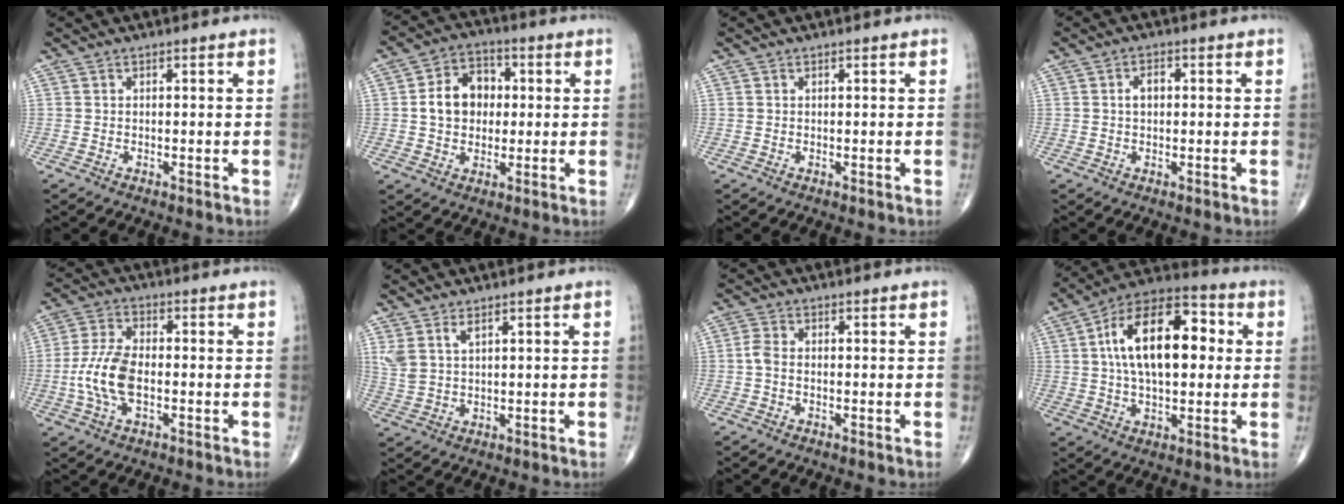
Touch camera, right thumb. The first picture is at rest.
{"total": 9.7, "force": [0.7, 7.5, 6.1], "torque": [-0.075, 0.017, 0.004]}
{"total": 0.0}
{"total": 3.3, "force": [0.3, 1.9, 2.7], "torque": [-0.049, 0.010, 0.004]}
{"total": 9.4, "force": [-1.7, 4.7, 8.0], "torque": [-0.177, 0.016, -0.036]}
{"total": 4.2, "force": [2.4, 1.6, 3.0], "torque": [-0.068, -0.009, 0.060]}
{"total": 2.2, "force": [-0.4, 1.3, 1.7], "torque": [-0.040, 0.004, -0.014]}
{"total": 19.2, "force": [2.8, 10.0, 16.1], "torque": [-0.251, 0.028, 0.037]}